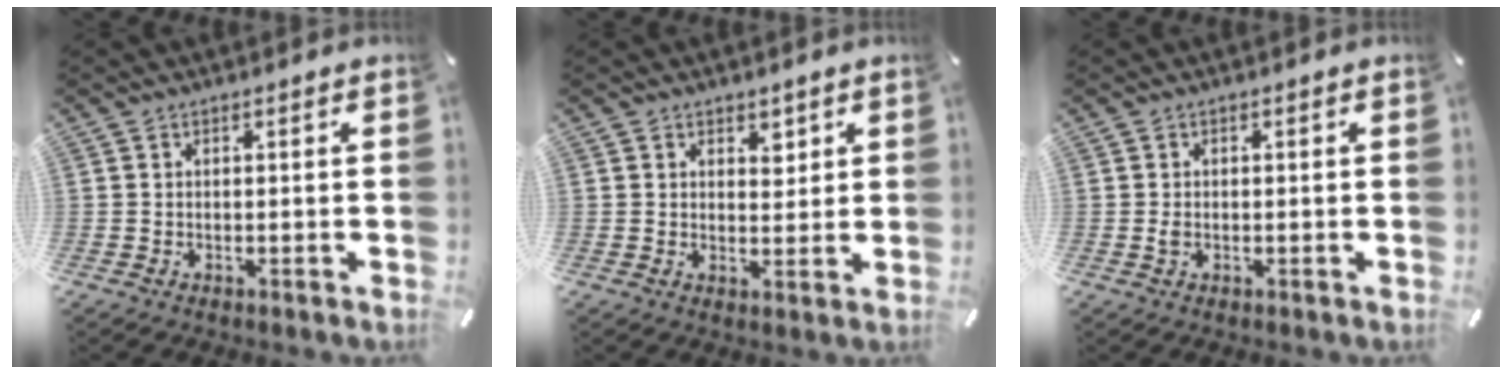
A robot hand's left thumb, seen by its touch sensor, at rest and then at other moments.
{"total": 3.2, "force": [1.7, 2.5, 1.1], "torque": [0.005, -0.008, 0.023]}
{"total": 1.4, "force": [-0.1, 1.0, 0.9], "torque": [-0.019, 0.004, -0.004]}